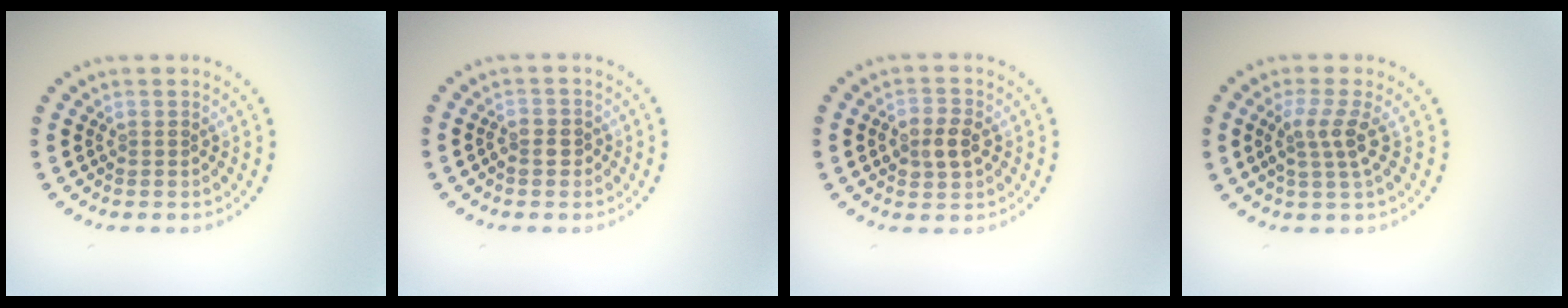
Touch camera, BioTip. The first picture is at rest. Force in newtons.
{"total": 1.2, "press": 1.1, "slide": 0.3}
{"total": 2.8, "press": 2.8, "slide": 0.1}
{"total": 2.7, "press": 2.0, "slide": 1.9}